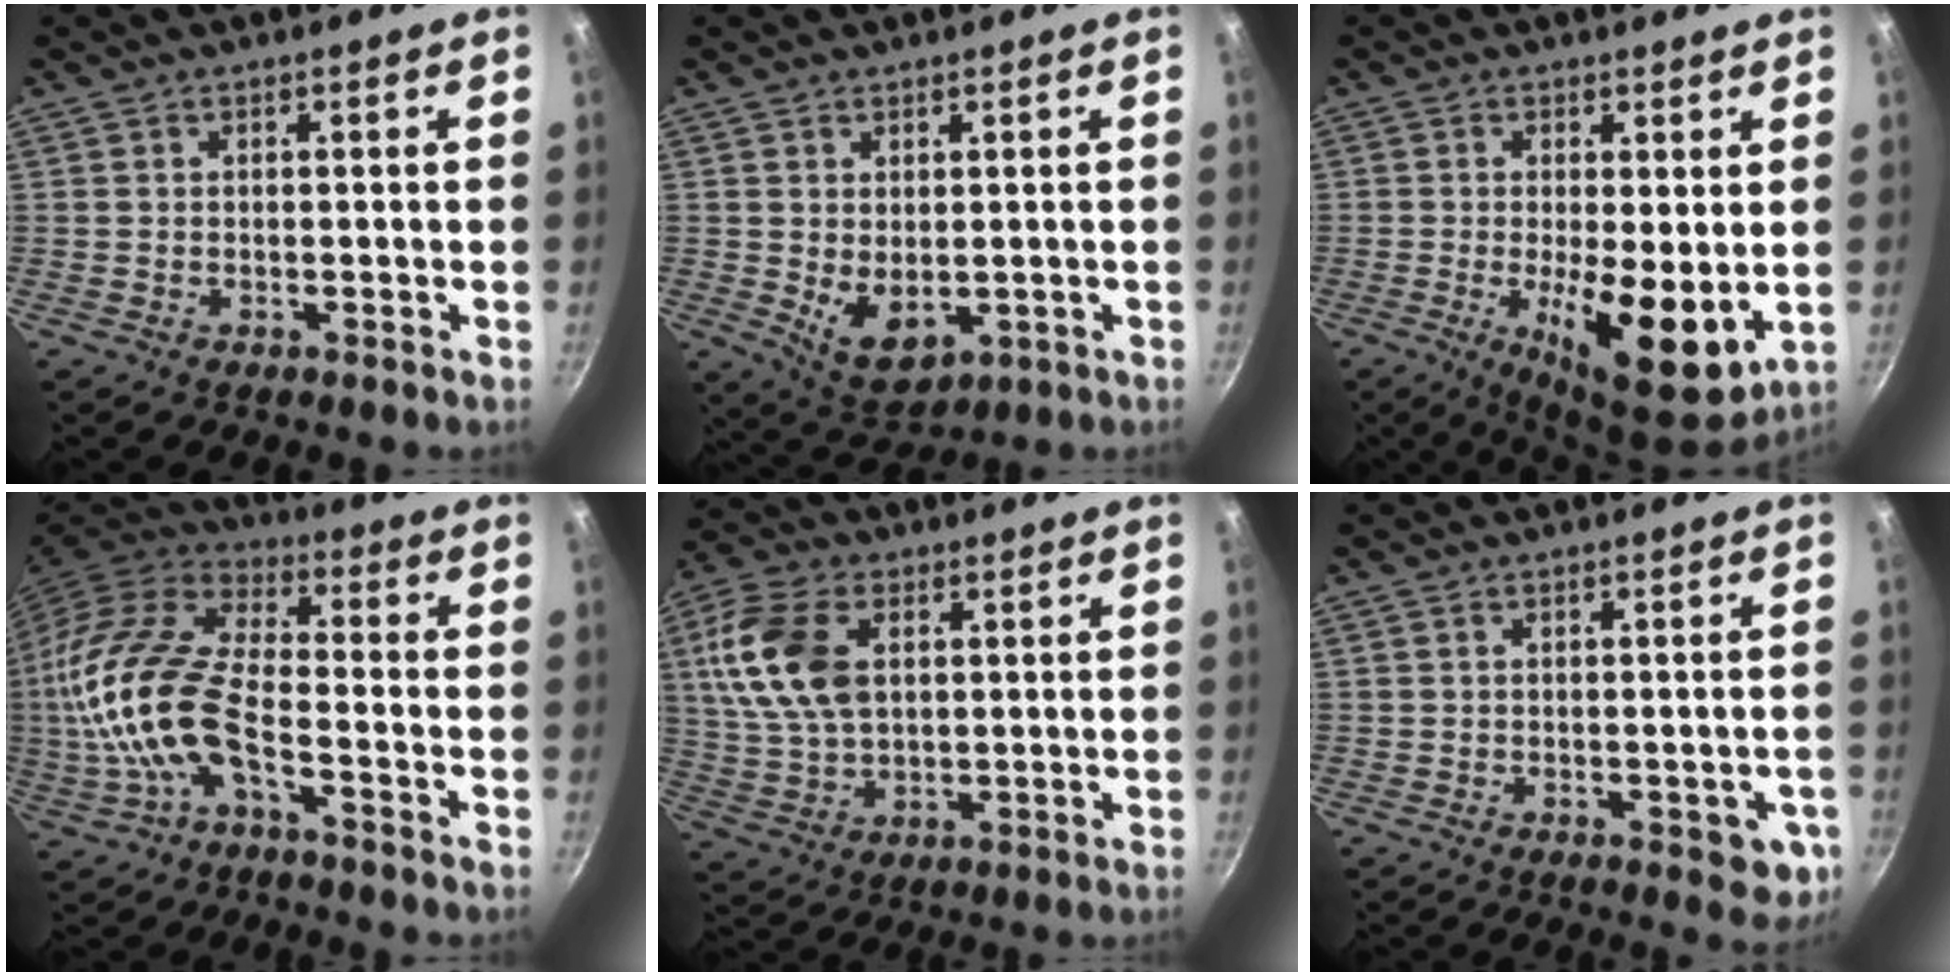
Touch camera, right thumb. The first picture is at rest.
{"total": 7.1, "force": [-0.2, 4.6, 5.5], "torque": [-0.078, -0.020, 0.017]}
{"total": 11.5, "force": [-1.3, 4.0, 10.7], "torque": [-0.156, -0.018, -0.011]}
{"total": 18.0, "force": [-4.2, 8.1, 15.6], "torque": [-0.312, 0.029, -0.092]}
{"total": 14.2, "force": [3.2, 8.9, 10.5], "torque": [-0.198, 0.001, 0.061]}
{"total": 5.8, "force": [-1.5, 2.8, 4.8], "torque": [-0.031, 0.006, -0.015]}